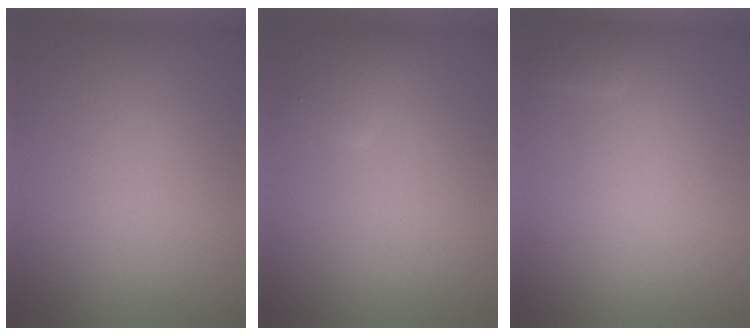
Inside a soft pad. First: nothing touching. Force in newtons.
{"total": 1.4, "press": 1.4, "slide": 0.1}
{"total": 0.9, "press": 0.9, "slide": 0.0}